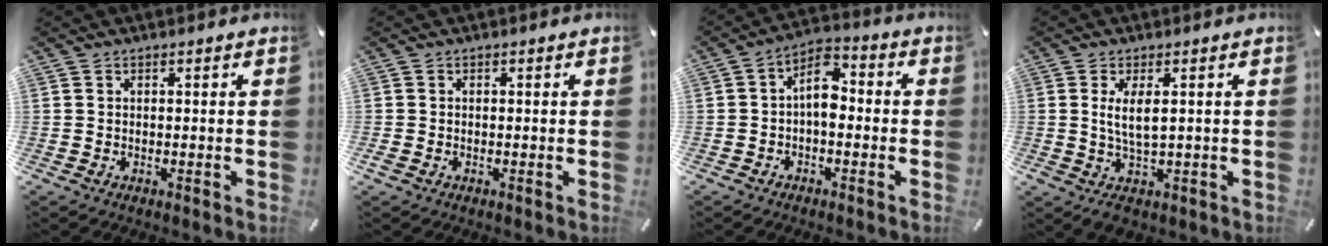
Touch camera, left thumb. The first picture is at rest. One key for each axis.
{"total": 0.6, "fx": -0.1, "fy": 0.5, "fz": 0.1, "tx": 0.001, "ty": 0.004, "tz": -0.005}
{"total": 7.1, "fx": -0.9, "fy": 4.2, "fz": 5.7, "tx": -0.100, "ty": 0.013, "tz": -0.019}
{"total": 6.0, "fx": 0.6, "fy": 2.8, "fz": 5.2, "tx": -0.105, "ty": -0.003, "tz": 0.007}